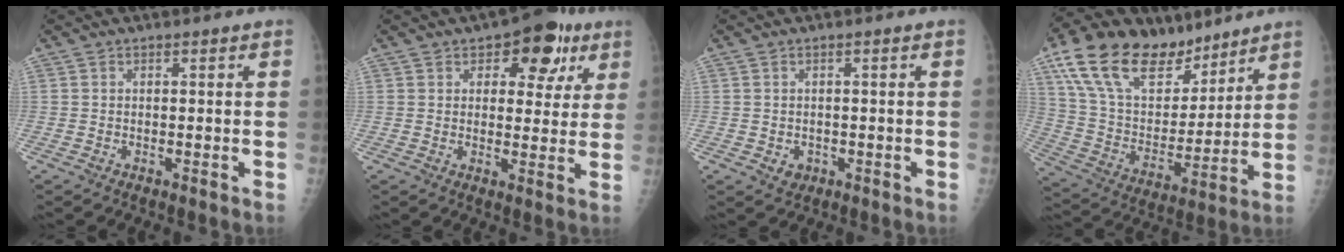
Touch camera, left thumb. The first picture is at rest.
{"total": 10.4, "force": [5.1, 6.1, 6.7], "torque": [-0.035, -0.012, 0.062]}
{"total": 2.4, "force": [-0.9, 2.0, 1.0], "torque": [-0.006, 0.003, -0.006]}
{"total": 23.2, "force": [15.0, 12.4, 12.6], "torque": [-0.199, -0.037, 0.276]}